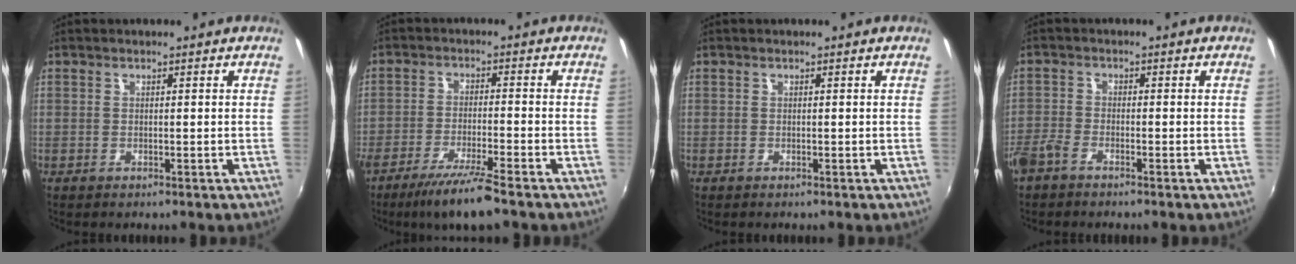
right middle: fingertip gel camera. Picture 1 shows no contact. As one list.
[{"total": 8.4, "force": [-6.3, 0.1, 5.6], "torque": [-0.120, -0.013, -0.108]}, {"total": 0.0}, {"total": 4.0, "force": [-3.1, 1.3, 2.0], "torque": [-0.058, -0.005, -0.069]}]